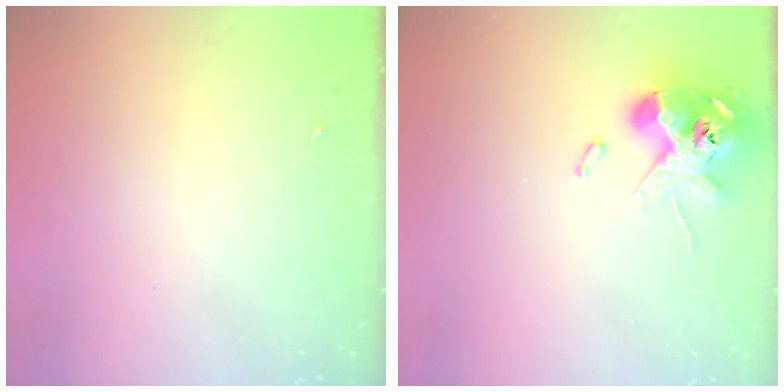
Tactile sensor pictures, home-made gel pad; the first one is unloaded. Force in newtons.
{"total": 12.1, "press": 12.0, "slide": 2.0}